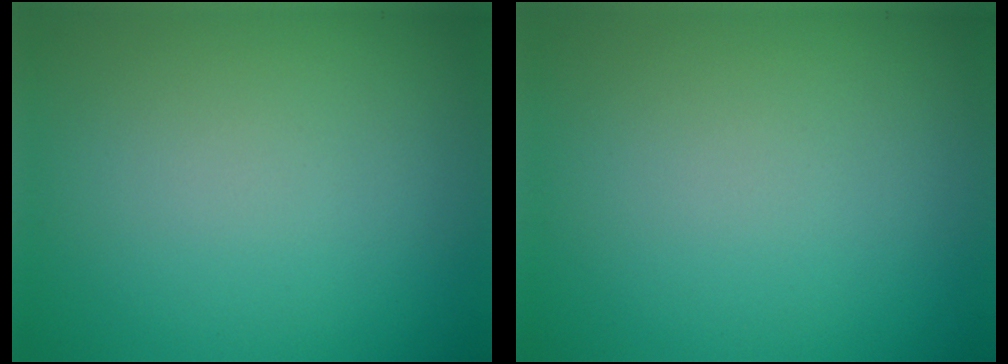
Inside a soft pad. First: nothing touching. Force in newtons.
{"total": 0.0}